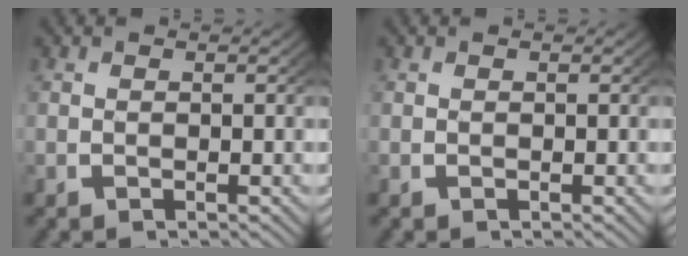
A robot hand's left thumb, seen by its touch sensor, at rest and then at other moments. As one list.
[{"total": 0.0}]